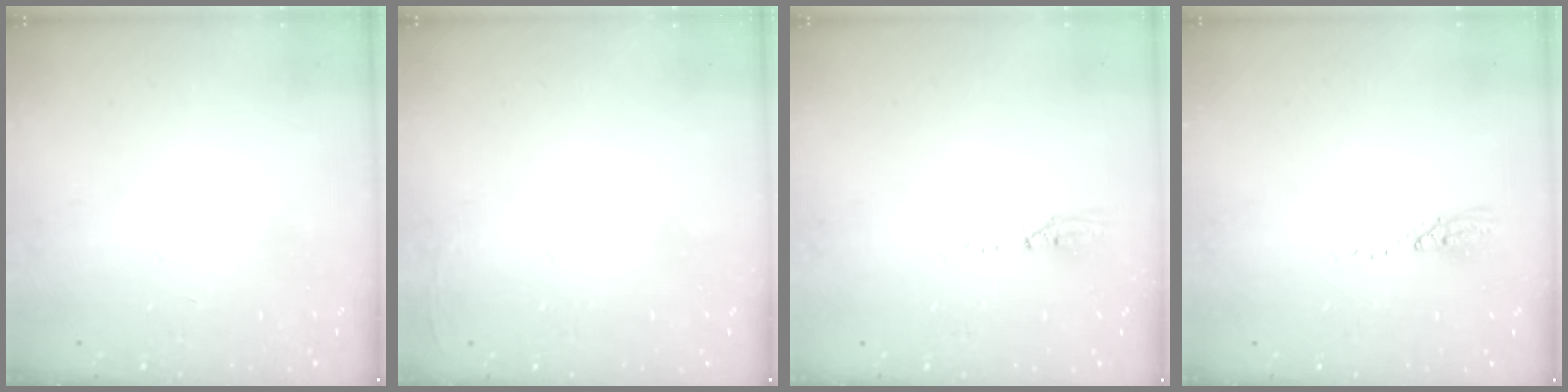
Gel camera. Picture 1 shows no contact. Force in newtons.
{"total": 2.5, "press": 2.4, "slide": 0.9}
{"total": 4.2, "press": 2.6, "slide": 3.3}
{"total": 3.6, "press": 3.5, "slide": 0.3}